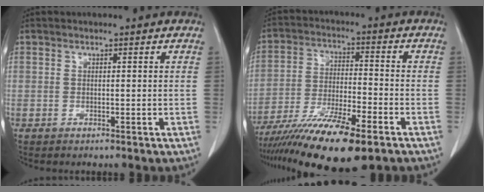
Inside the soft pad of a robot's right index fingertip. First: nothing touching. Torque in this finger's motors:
{"motor_torque": [1.10, -1.04, 1.05, 0.21]}